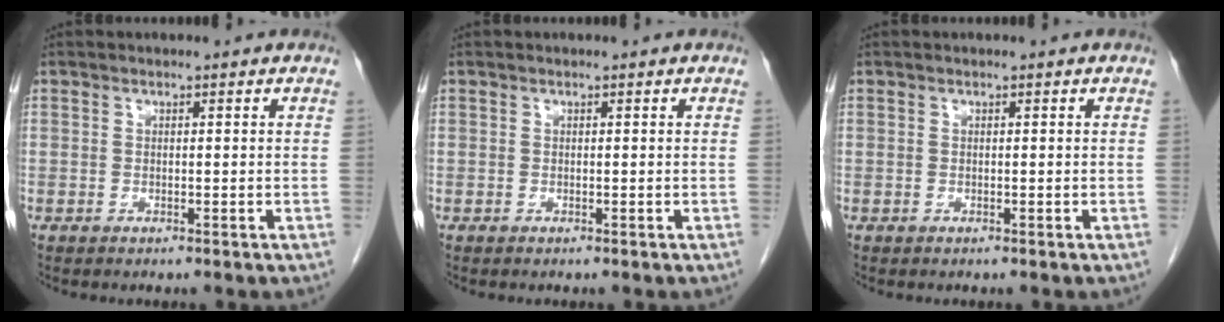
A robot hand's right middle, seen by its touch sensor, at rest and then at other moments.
{"total": 0.0}
{"total": 0.0}